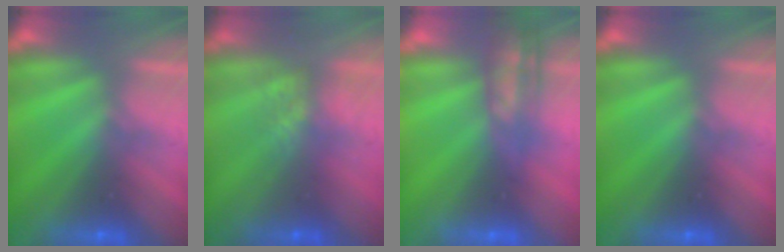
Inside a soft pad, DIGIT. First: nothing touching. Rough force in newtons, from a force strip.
{"total": 3.6}
{"total": 2.9}
{"total": 0.0}